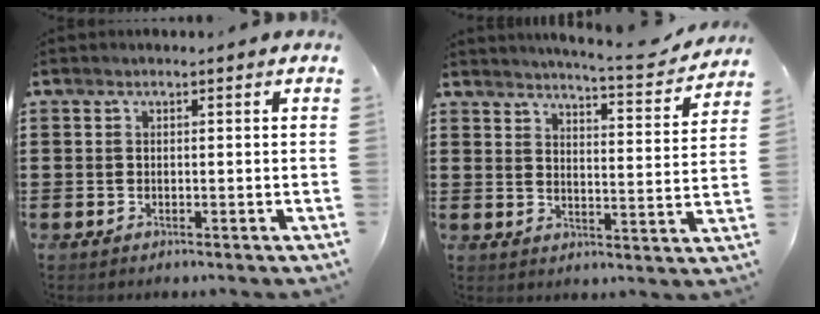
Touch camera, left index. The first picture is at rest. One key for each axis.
{"total": 5.3, "fx": 5.0, "fy": -0.5, "fz": 1.7, "tx": -0.040, "ty": -0.039, "tz": 0.080}